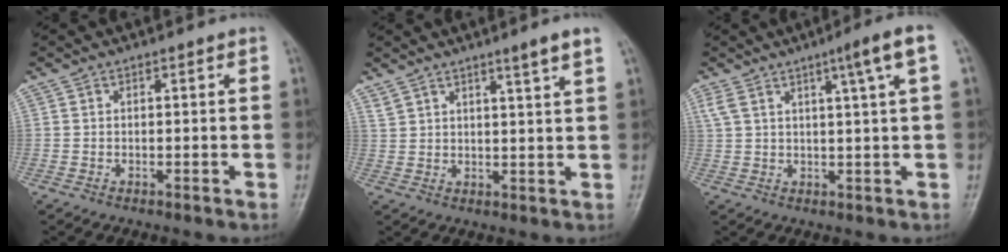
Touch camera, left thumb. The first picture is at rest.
{"total": 5.1, "force": [3.8, -0.4, 3.4], "torque": [-0.051, -0.026, 0.065]}
{"total": 7.7, "force": [3.5, -0.1, 6.8], "torque": [-0.117, -0.001, 0.061]}